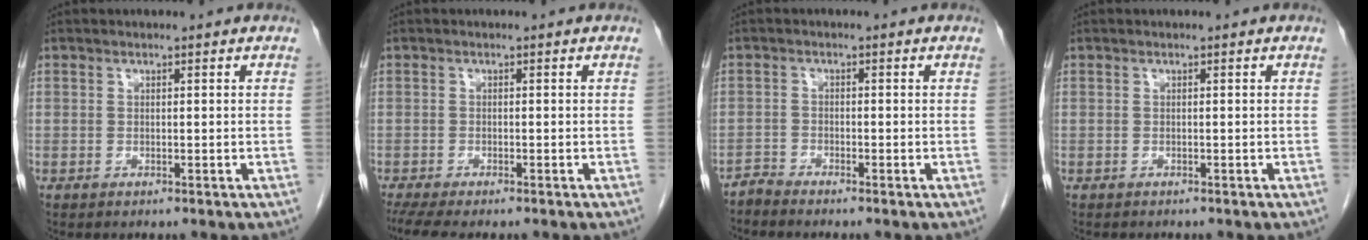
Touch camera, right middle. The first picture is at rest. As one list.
[{"total": 6.4, "force": [-5.2, 1.2, 3.5], "torque": [-0.053, -0.012, -0.083]}, {"total": 1.7, "force": [-1.7, -0.2, -0.2], "torque": [0.010, -0.006, -0.035]}, {"total": 1.0, "force": [-0.9, 0.4, 0.3], "torque": [-0.011, -0.001, -0.011]}]